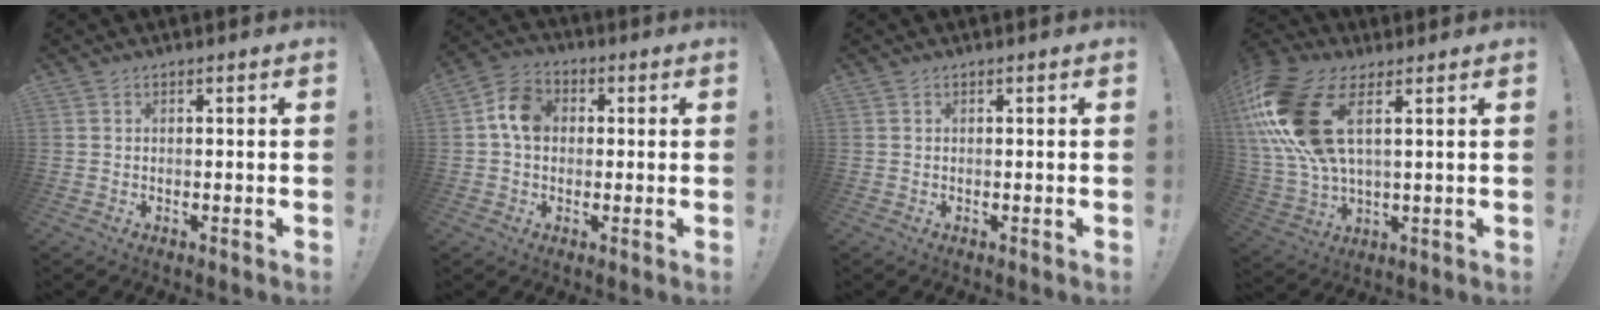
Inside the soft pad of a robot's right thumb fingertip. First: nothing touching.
{"total": 9.2, "force": [1.1, 7.1, 5.8], "torque": [-0.093, 0.016, 0.025]}
{"total": 0.0}
{"total": 20.8, "force": [7.0, 10.3, 16.6], "torque": [-0.331, -0.022, 0.131]}